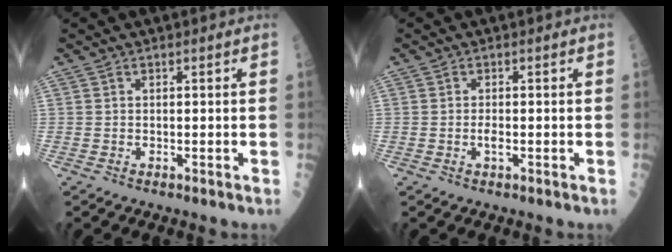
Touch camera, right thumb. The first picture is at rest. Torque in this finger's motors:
{"motor_torque": [0.34, 0.48, 0.31, 0.02, 0.00]}